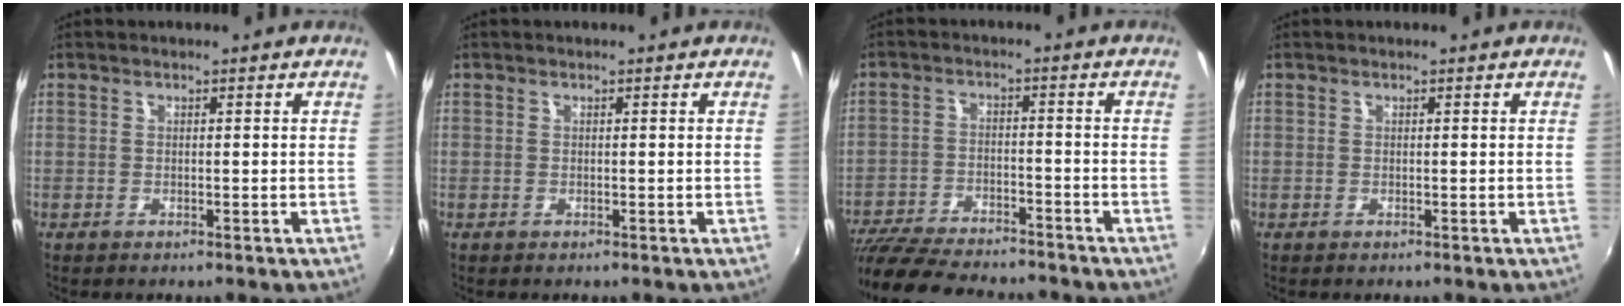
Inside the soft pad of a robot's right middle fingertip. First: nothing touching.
{"total": 0.0}
{"total": 17.6, "force": [-15.3, 4.3, 7.5], "torque": [-0.161, -0.028, -0.241]}
{"total": 0.0}